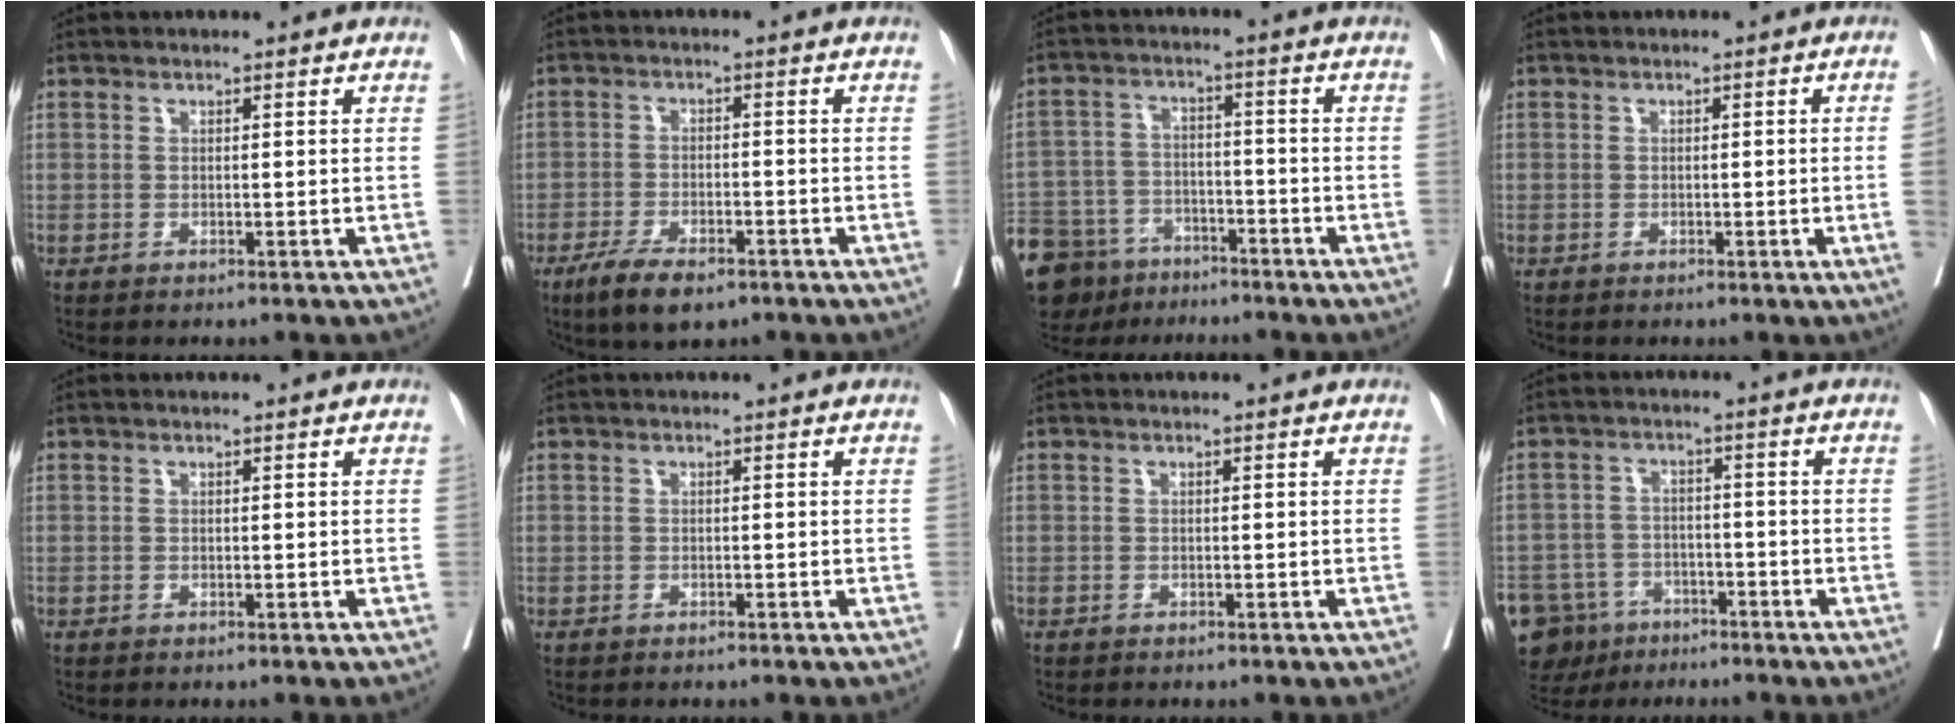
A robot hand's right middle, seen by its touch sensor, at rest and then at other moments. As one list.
[{"total": 7.2, "force": [-5.1, 2.4, 4.6], "torque": [-0.081, -0.009, -0.084]}, {"total": 15.9, "force": [-11.8, 9.2, 5.5], "torque": [-0.138, 0.005, -0.185]}, {"total": 3.2, "force": [-0.5, -0.7, 3.0], "torque": [-0.045, 0.000, 0.000]}, {"total": 0.0}, {"total": 0.5, "force": [-0.4, 0.4, 0.0], "torque": [-0.007, 0.004, -0.006]}, {"total": 0.0}, {"total": 11.0, "force": [-7.6, 7.5, 2.7], "torque": [-0.065, 0.004, -0.119]}]